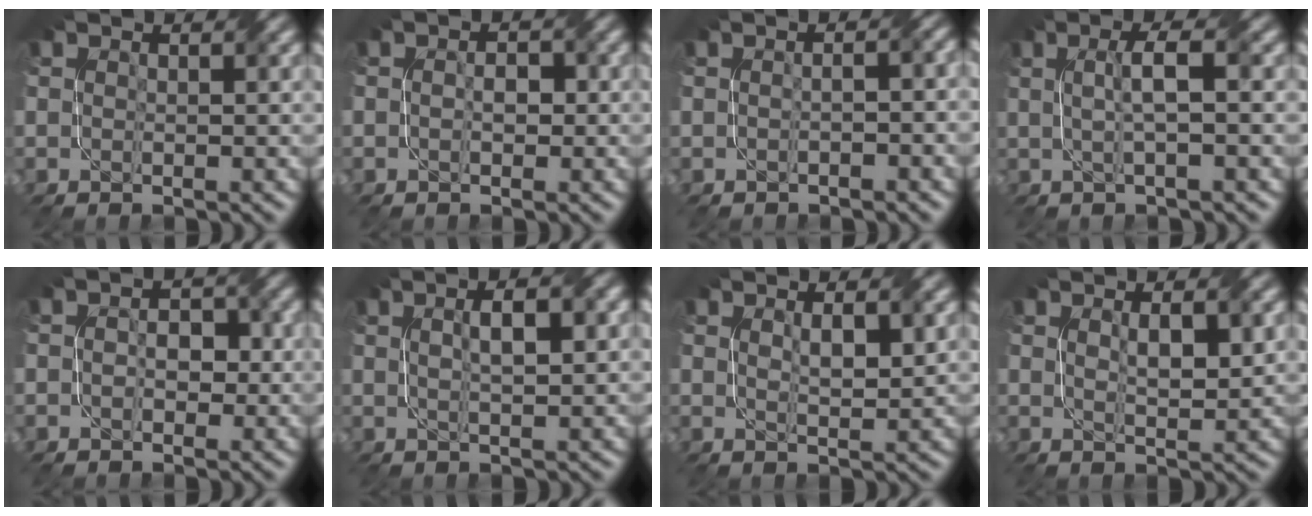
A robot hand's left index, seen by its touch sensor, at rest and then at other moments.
{"total": 1.4, "force": [-0.4, 0.8, 1.0], "torque": [-0.015, 0.005, -0.006]}
{"total": 2.2, "force": [-0.2, 0.9, 2.0], "torque": [-0.023, 0.005, -0.012]}
{"total": 2.9, "force": [0.1, 0.5, 2.9], "torque": [-0.053, 0.010, 0.001]}
{"total": 2.4, "force": [-0.2, 1.7, 1.7], "torque": [-0.004, 0.004, -0.010]}
{"total": 3.4, "force": [0.9, 0.9, 3.2], "torque": [-0.042, 0.006, 0.010]}
{"total": 2.0, "force": [0.7, 0.6, 1.8], "torque": [-0.035, -0.001, 0.018]}
{"total": 2.7, "force": [0.8, 0.7, 2.4], "torque": [-0.047, 0.002, 0.018]}